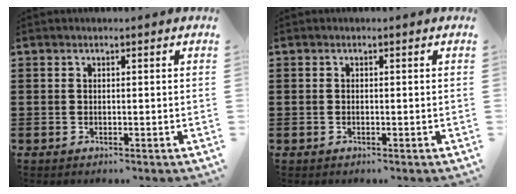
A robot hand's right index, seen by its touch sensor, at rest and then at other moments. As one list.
[{"total": 0.0}]